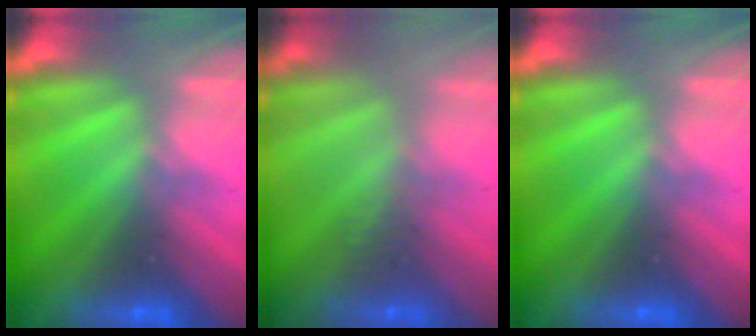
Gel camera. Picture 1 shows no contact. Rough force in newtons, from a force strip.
{"total": 2.6}
{"total": 0.0}